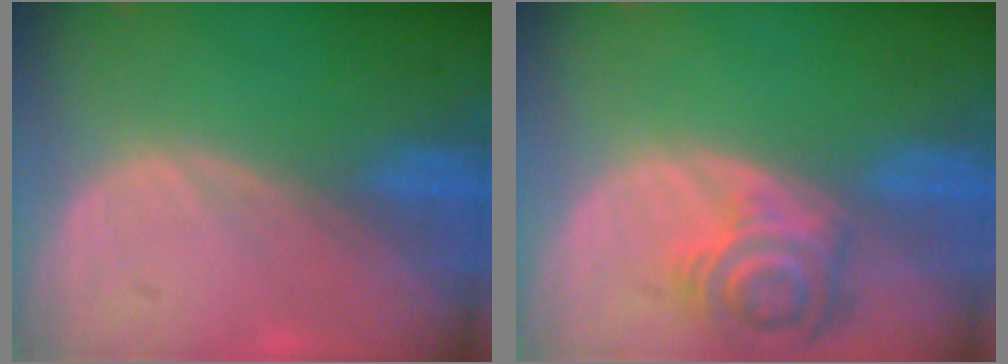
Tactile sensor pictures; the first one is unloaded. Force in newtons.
{"total": 7.2, "press": 6.6, "slide": 2.8}